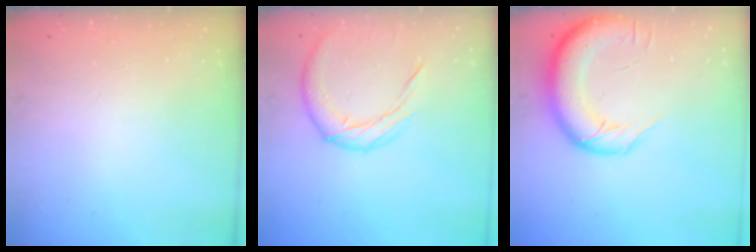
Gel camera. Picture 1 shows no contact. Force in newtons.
{"total": 9.8, "press": 9.8, "slide": 1.0}
{"total": 16.2, "press": 15.8, "slide": 3.3}